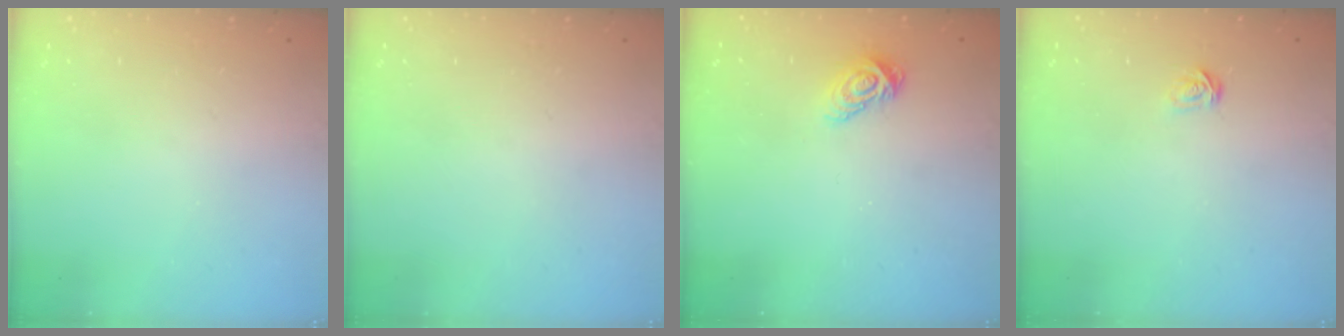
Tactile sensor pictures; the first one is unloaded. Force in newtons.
{"total": 0.0}
{"total": 7.4, "press": 7.4, "slide": 0.2}
{"total": 2.4, "press": 2.4, "slide": 0.2}